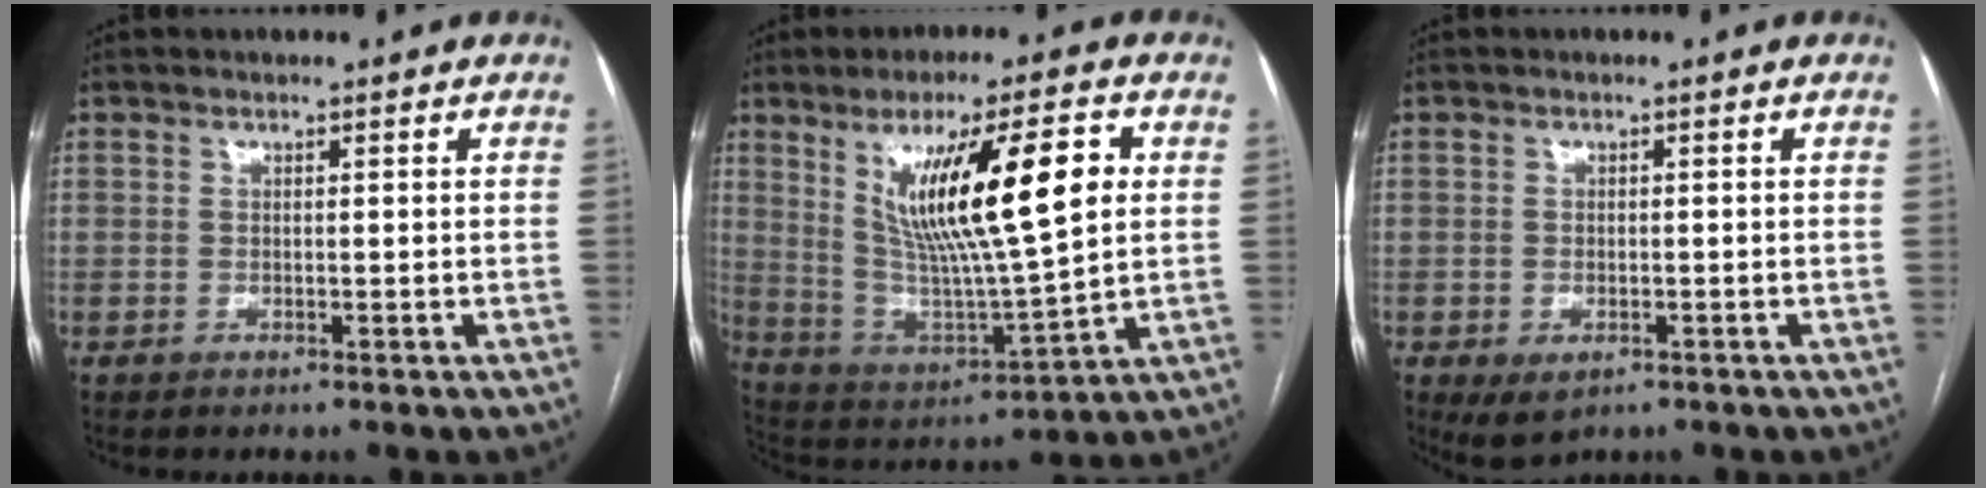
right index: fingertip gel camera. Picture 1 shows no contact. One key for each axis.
{"total": 18.6, "fx": 5.6, "fy": 2.2, "fz": 17.6, "tx": -0.311, "ty": 0.002, "tz": 0.100}
{"total": 3.5, "fx": -1.7, "fy": 2.1, "fz": 2.3, "tx": -0.041, "ty": -0.005, "tz": -0.015}